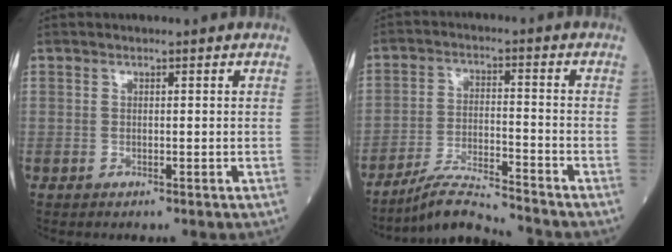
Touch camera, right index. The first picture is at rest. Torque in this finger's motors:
{"motor_torque": [-0.13, -0.23, 0.07, 0.00]}